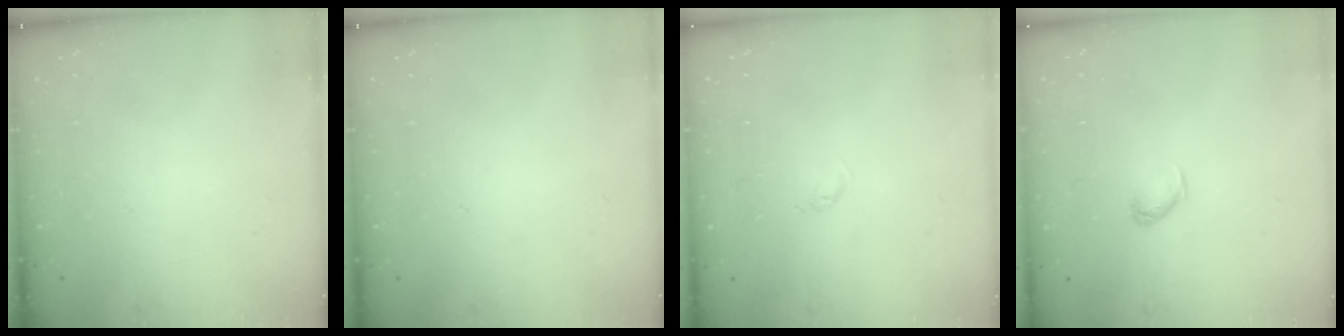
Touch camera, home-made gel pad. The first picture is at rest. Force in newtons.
{"total": 0.0}
{"total": 2.4, "press": 2.3, "slide": 0.4}
{"total": 3.4, "press": 3.3, "slide": 0.6}